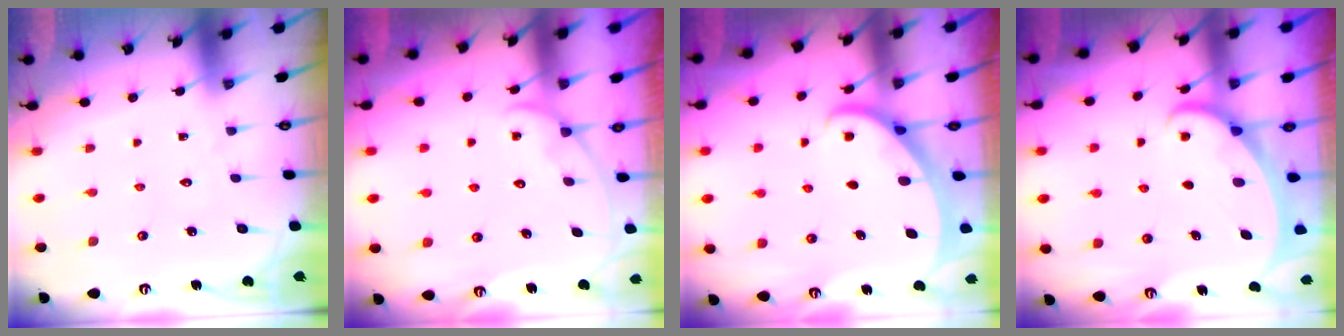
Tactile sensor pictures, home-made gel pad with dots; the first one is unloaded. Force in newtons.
{"total": 2.4, "press": 2.4, "slide": 0.3}
{"total": 2.3, "press": 2.3, "slide": 0.2}
{"total": 2.2, "press": 2.1, "slide": 0.3}